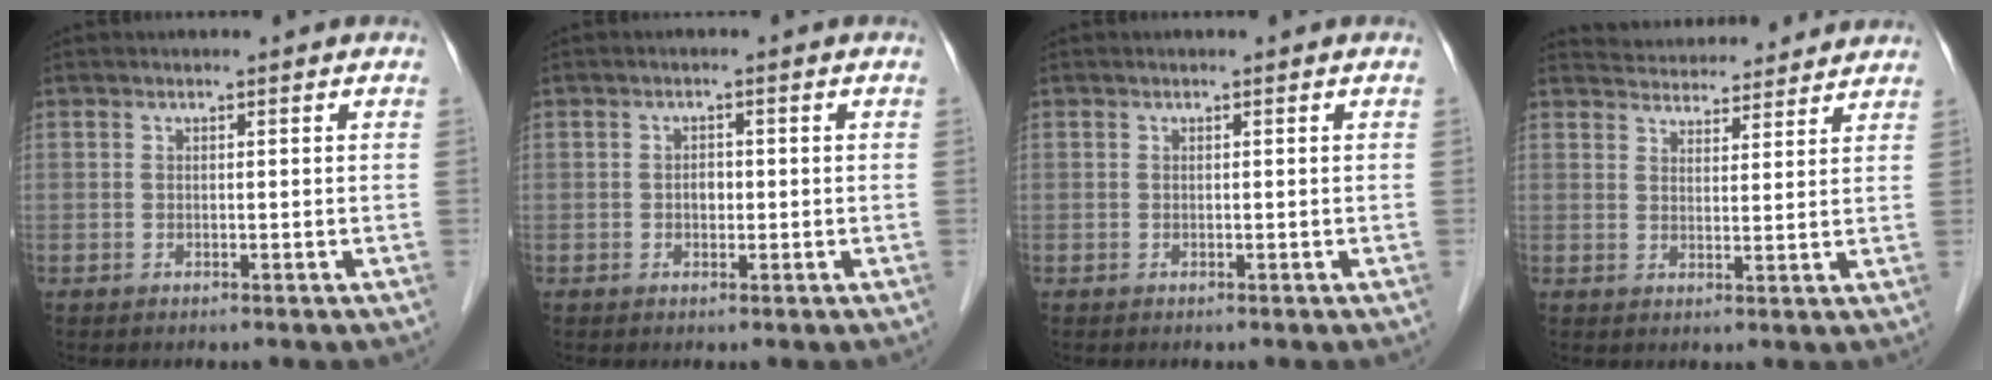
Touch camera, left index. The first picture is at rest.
{"total": 1.4, "force": [-0.2, 1.0, 1.0], "torque": [-0.016, 0.003, -0.003]}
{"total": 0.0}
{"total": 10.3, "force": [9.9, 2.0, 1.7], "torque": [-0.021, 0.023, 0.131]}